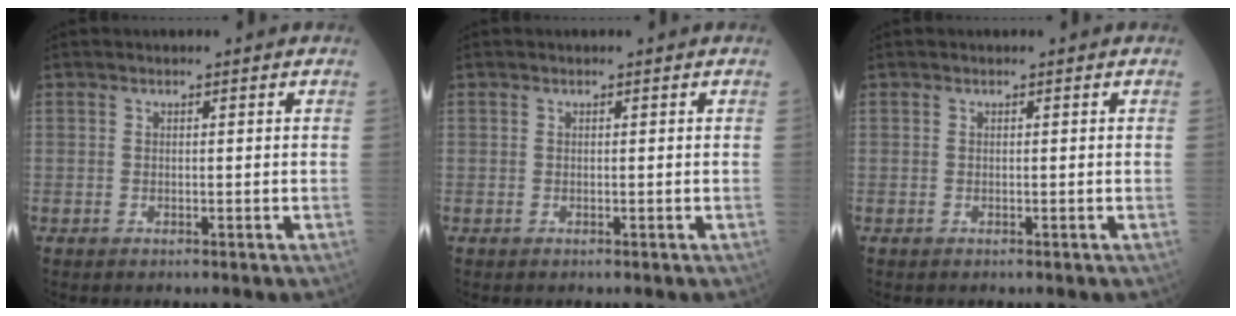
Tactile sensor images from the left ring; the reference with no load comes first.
{"total": 0.0}
{"total": 0.0}